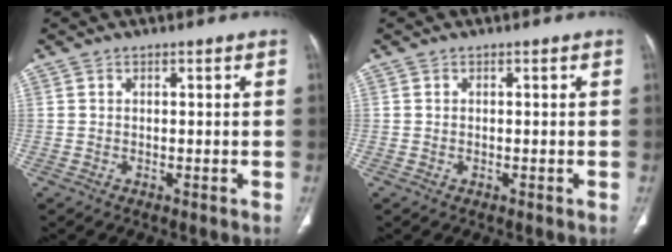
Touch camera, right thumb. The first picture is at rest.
{"total": 0.0}